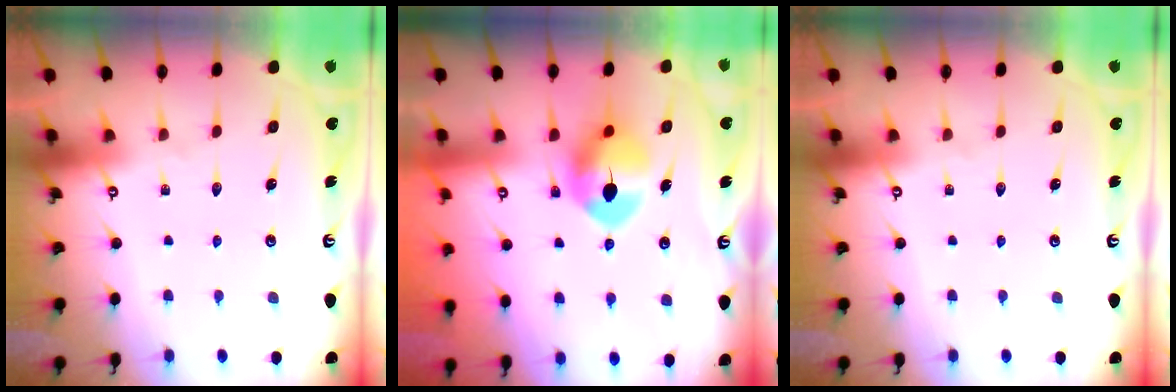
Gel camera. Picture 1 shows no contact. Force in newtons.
{"total": 9.7, "press": 9.7, "slide": 0.5}
{"total": 0.0}